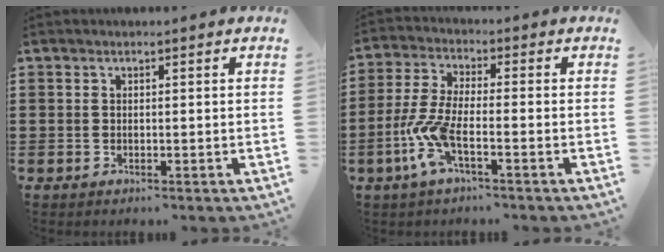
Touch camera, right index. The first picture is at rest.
{"total": 7.3, "force": [-3.3, 2.2, 6.2], "torque": [-0.161, -0.017, -0.069]}